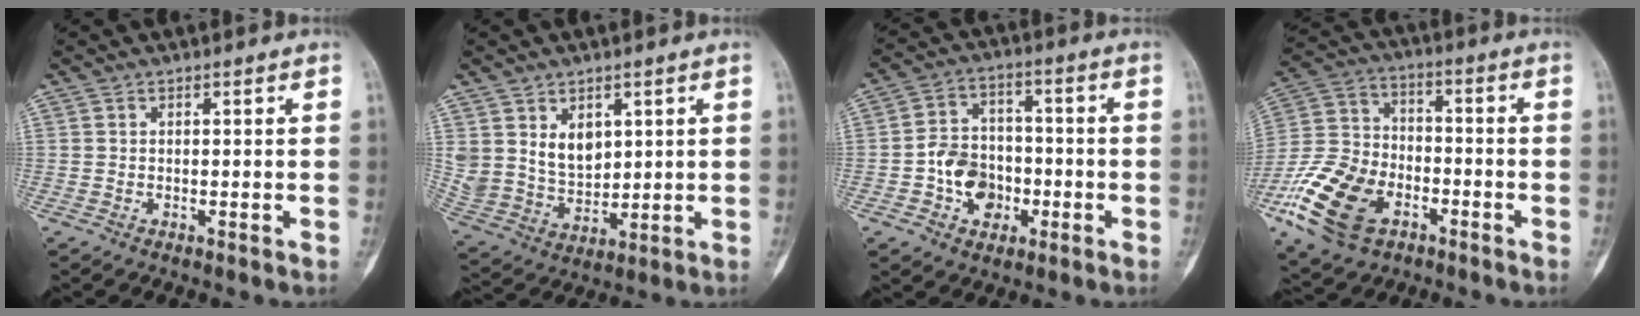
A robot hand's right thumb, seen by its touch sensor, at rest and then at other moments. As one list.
[{"total": 9.4, "force": [3.6, 6.8, 5.5], "torque": [-0.079, -0.023, 0.089]}, {"total": 8.3, "force": [-1.8, 6.5, 4.7], "torque": [-0.045, 0.018, -0.030]}, {"total": 18.5, "force": [-8.3, 11.8, 11.6], "torque": [-0.221, 0.037, -0.156]}]